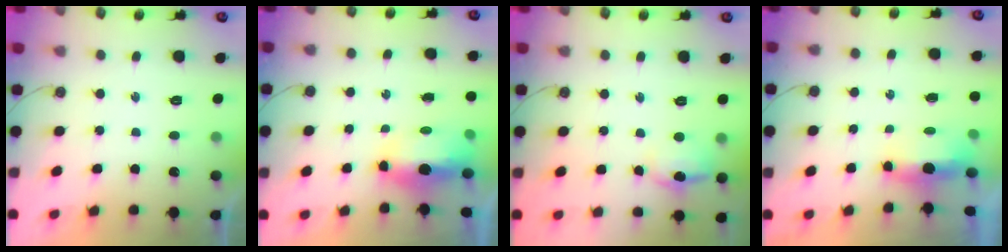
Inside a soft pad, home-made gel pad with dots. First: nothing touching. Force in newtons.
{"total": 10.6, "press": 8.4, "slide": 6.5}
{"total": 9.8, "press": 9.8, "slide": 1.2}
{"total": 8.2, "press": 5.7, "slide": 5.8}